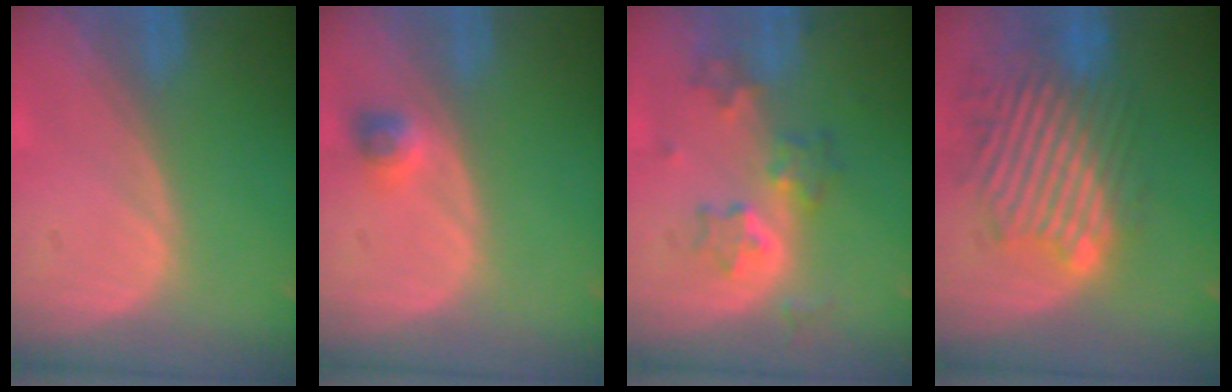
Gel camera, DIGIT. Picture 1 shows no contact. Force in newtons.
{"total": 2.3, "press": 2.0, "slide": 1.1}
{"total": 6.0, "press": 5.8, "slide": 1.5}
{"total": 10.7, "press": 10.1, "slide": 3.7}